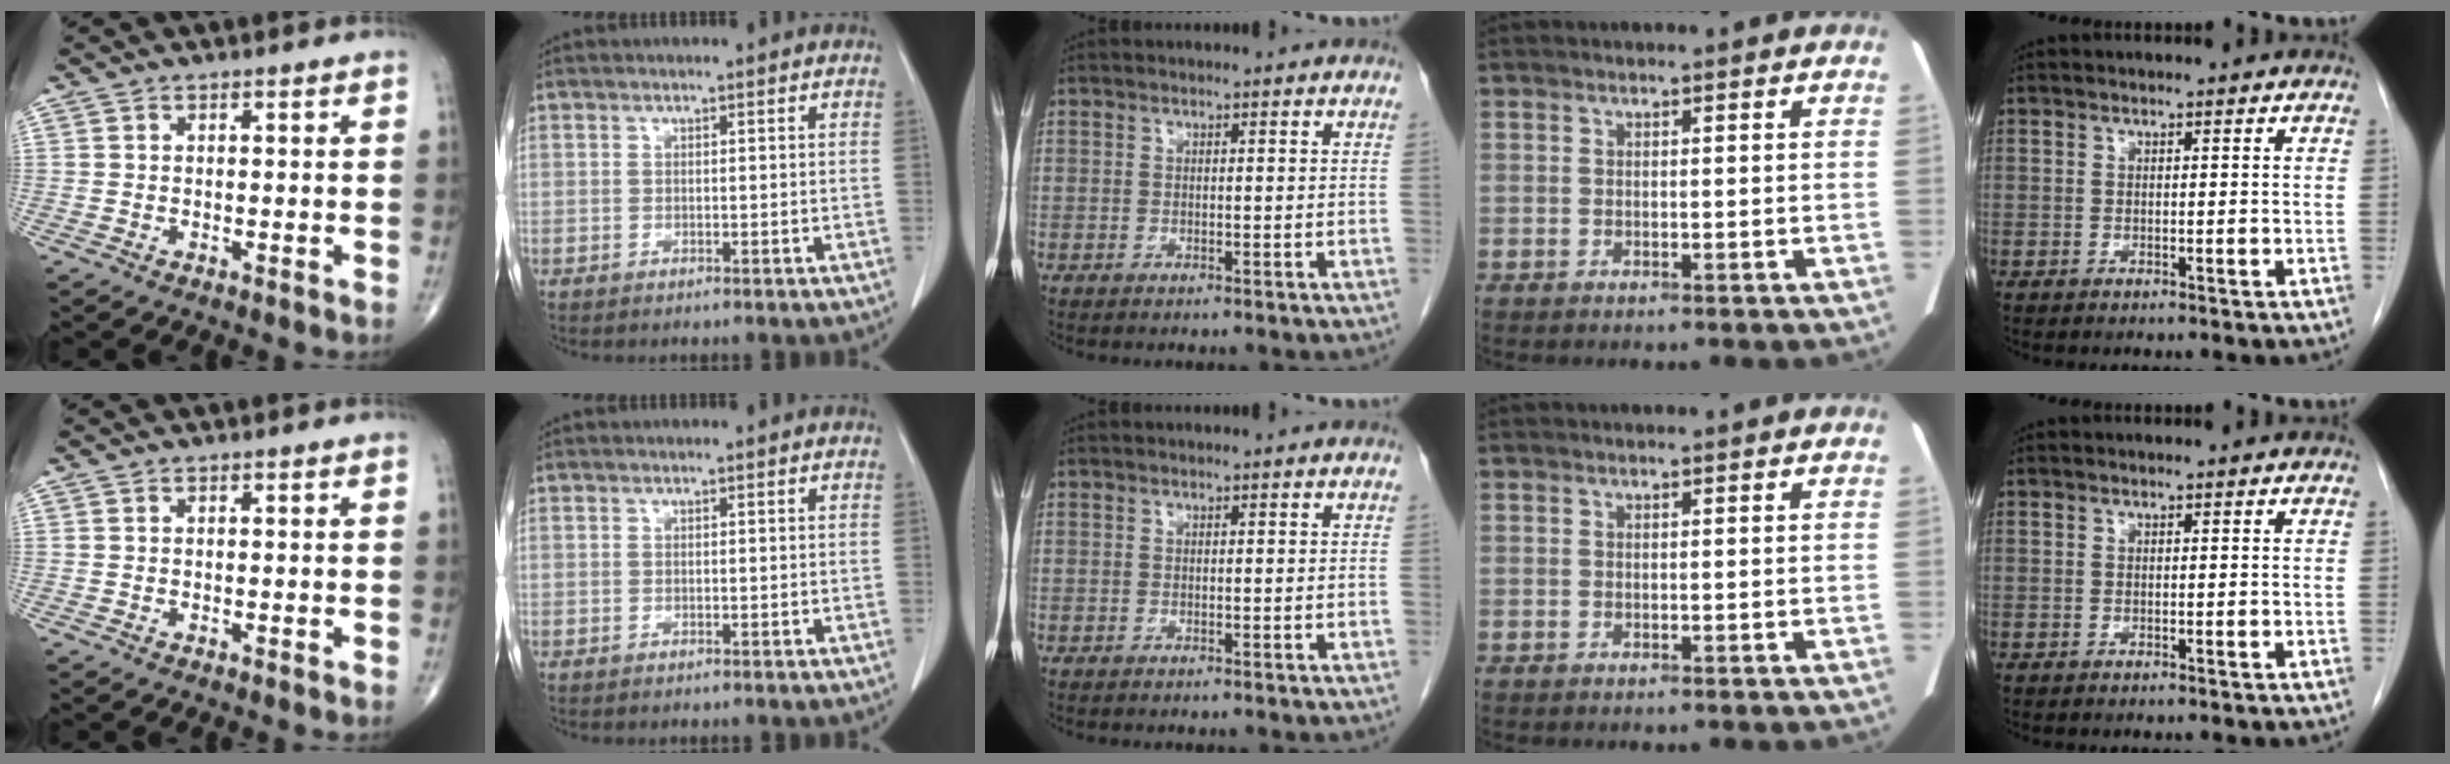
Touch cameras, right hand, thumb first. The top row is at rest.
{}